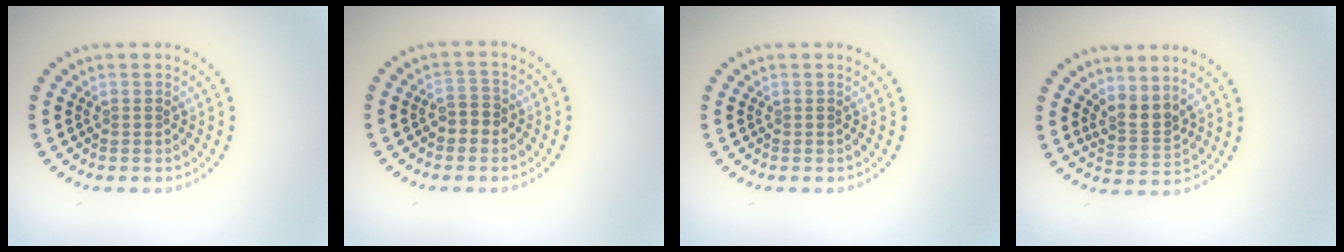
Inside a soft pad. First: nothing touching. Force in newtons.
{"total": 1.8, "press": 1.7, "slide": 0.6}
{"total": 0.0}
{"total": 2.6, "press": 2.0, "slide": 1.6}